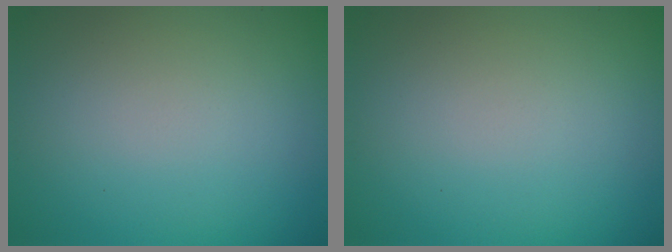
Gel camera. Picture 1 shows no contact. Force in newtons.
{"total": 0.0}